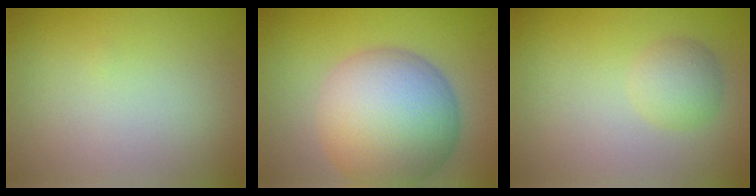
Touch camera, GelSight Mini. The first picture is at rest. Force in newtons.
{"total": 13.5, "press": 13.5, "slide": 0.2}
{"total": 2.5, "press": 2.5, "slide": 0.1}